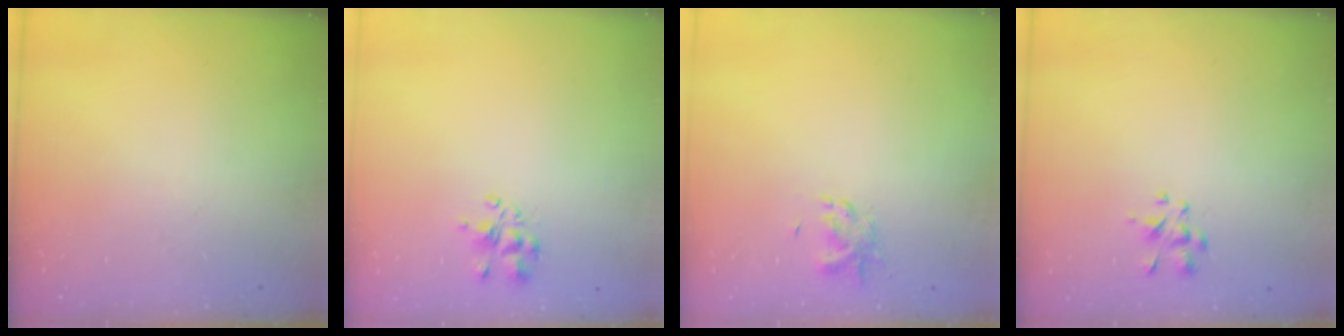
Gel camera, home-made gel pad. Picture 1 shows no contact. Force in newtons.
{"total": 3.2, "press": 3.2, "slide": 0.4}
{"total": 1.0, "press": 0.9, "slide": 0.3}
{"total": 2.9, "press": 2.7, "slide": 1.2}